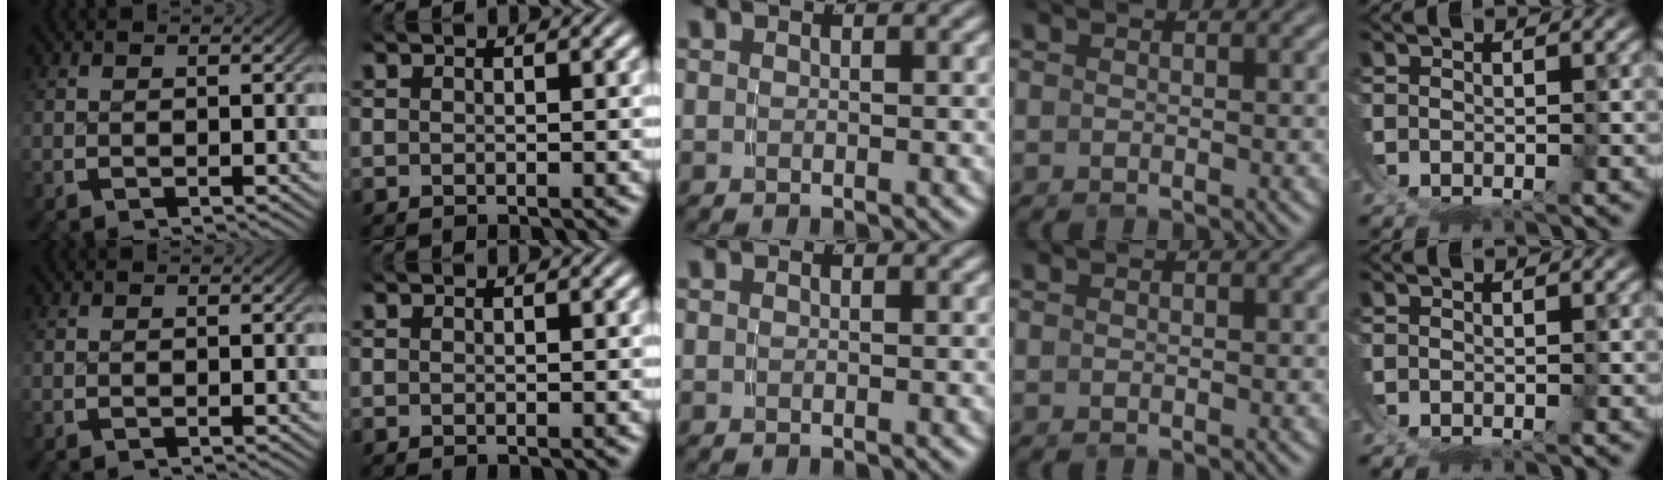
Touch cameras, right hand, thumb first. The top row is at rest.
{}